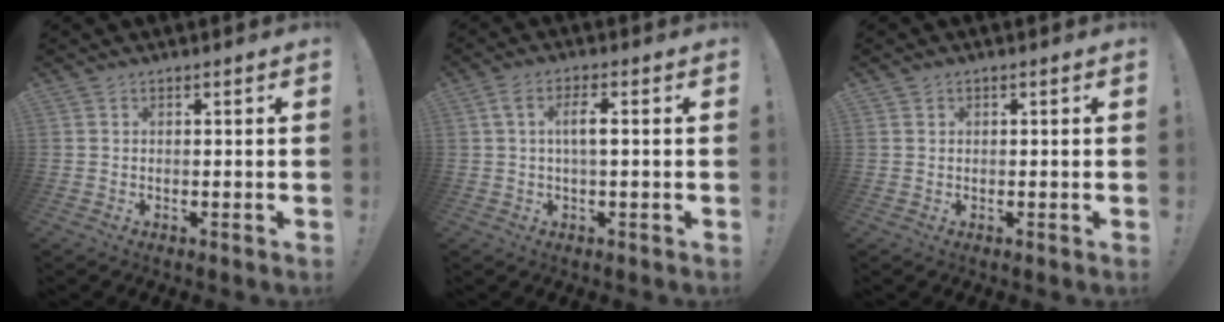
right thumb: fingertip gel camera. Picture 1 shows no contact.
{"total": 5.0, "force": [0.5, 1.3, 4.9], "torque": [-0.091, 0.007, 0.004]}
{"total": 0.9, "force": [0.6, 0.6, 0.0], "torque": [0.004, -0.002, 0.012]}